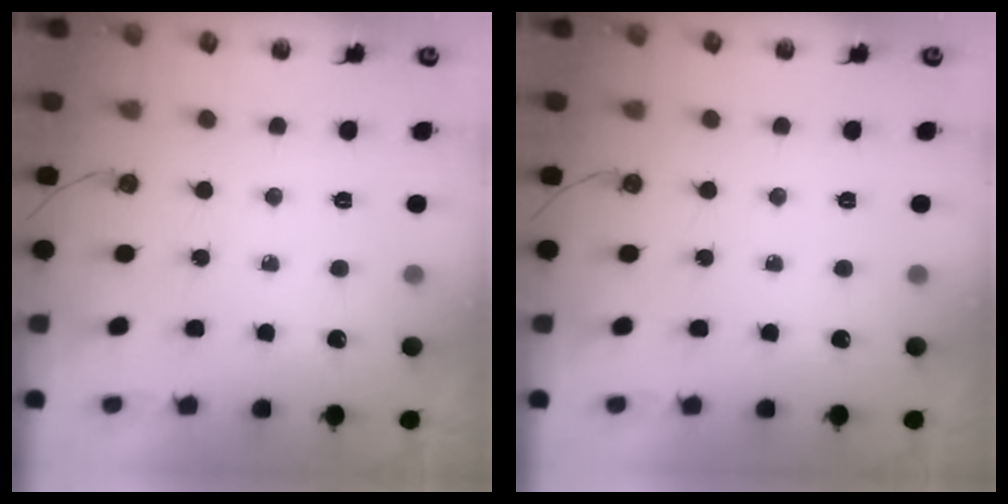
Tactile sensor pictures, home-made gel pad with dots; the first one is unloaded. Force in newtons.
{"total": 0.0}